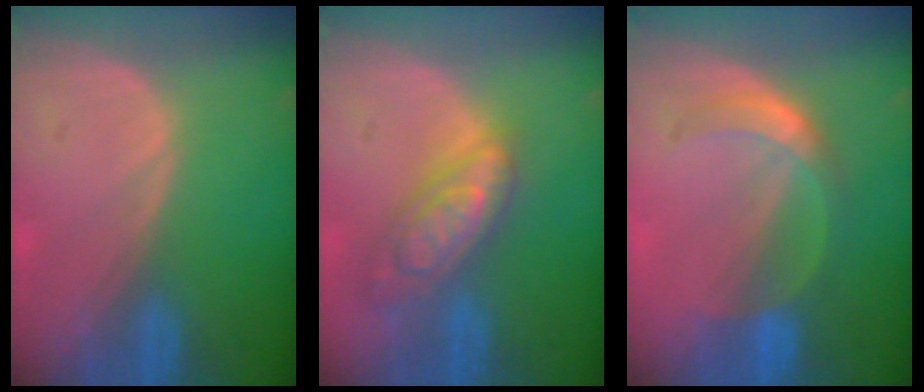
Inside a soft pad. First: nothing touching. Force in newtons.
{"total": 7.5, "press": 7.5, "slide": 0.4}
{"total": 5.9, "press": 5.1, "slide": 2.9}